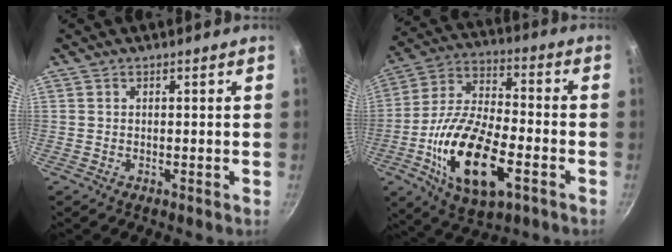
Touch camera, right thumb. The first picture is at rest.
{"total": 20.8, "force": [-6.8, 9.6, 17.1], "torque": [-0.317, 0.024, -0.127]}